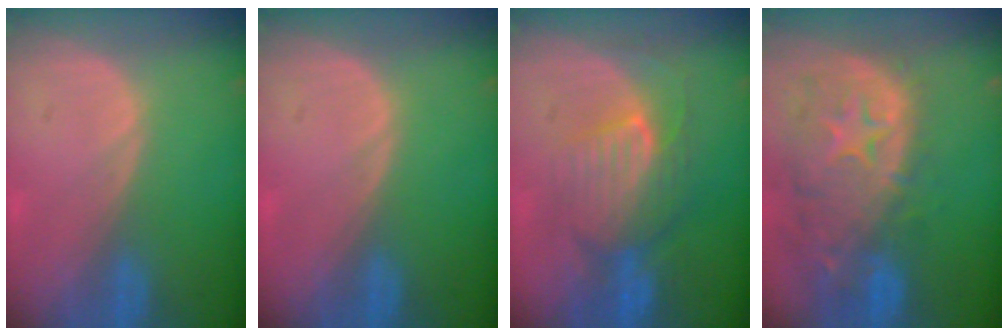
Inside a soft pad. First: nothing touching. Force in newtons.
{"total": 0.0}
{"total": 8.0, "press": 8.0, "slide": 0.7}
{"total": 13.9, "press": 11.1, "slide": 8.3}